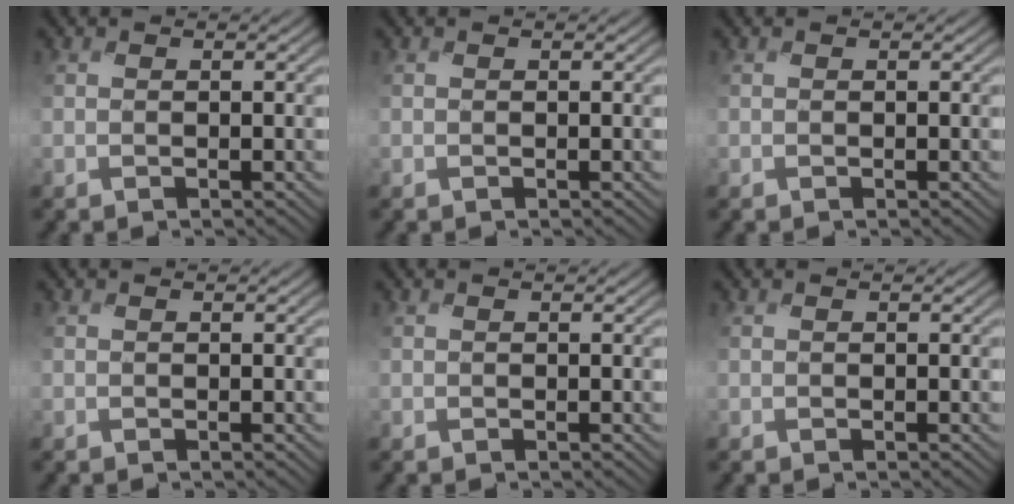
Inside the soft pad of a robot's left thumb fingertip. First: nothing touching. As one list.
[{"total": 0.0}, {"total": 0.0}, {"total": 0.0}, {"total": 0.0}, {"total": 0.0}]